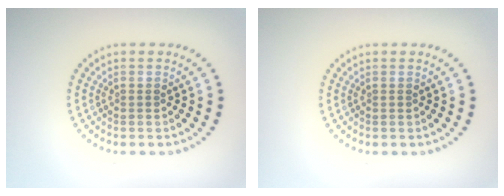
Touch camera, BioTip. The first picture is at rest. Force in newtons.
{"total": 0.0}